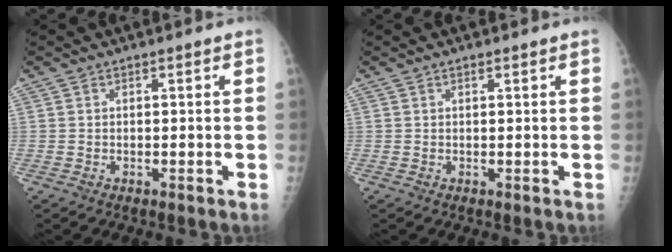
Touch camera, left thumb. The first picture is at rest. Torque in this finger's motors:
{"motor_torque": [-0.04, -0.06, -0.04, 0.00, 0.03]}